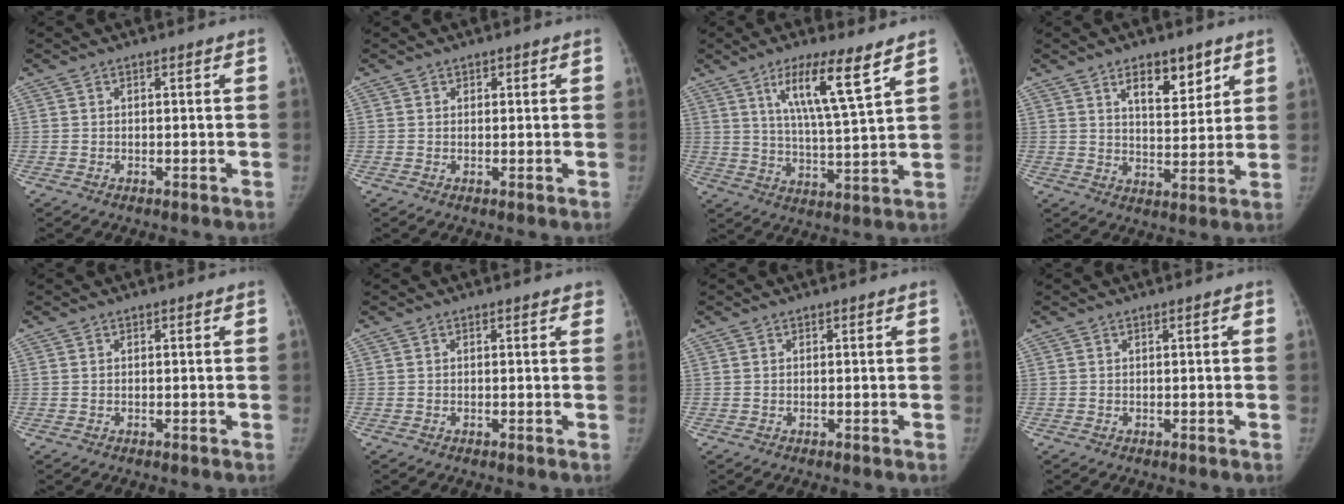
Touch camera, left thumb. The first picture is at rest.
{"total": 0.7, "force": [0.3, 0.6, 0.1], "torque": [0.008, 0.000, 0.003]}
{"total": 11.6, "force": [6.6, 1.1, 9.5], "torque": [-0.164, -0.039, 0.118]}
{"total": 9.4, "force": [5.5, 4.4, 6.3], "torque": [-0.065, -0.034, 0.088]}
{"total": 0.0}
{"total": 1.0, "force": [0.7, 0.5, 0.4], "torque": [0.006, -0.001, 0.002]}
{"total": 0.0}
{"total": 0.8, "force": [0.2, 0.2, 0.8], "torque": [-0.013, 0.002, 0.002]}